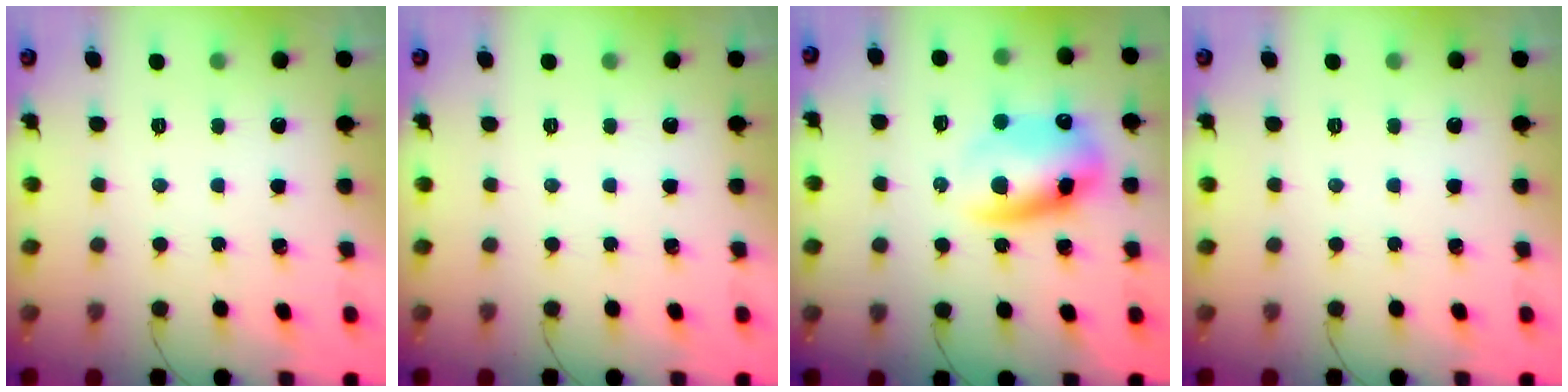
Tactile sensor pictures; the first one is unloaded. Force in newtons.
{"total": 0.0}
{"total": 12.7, "press": 12.4, "slide": 2.8}
{"total": 0.0}